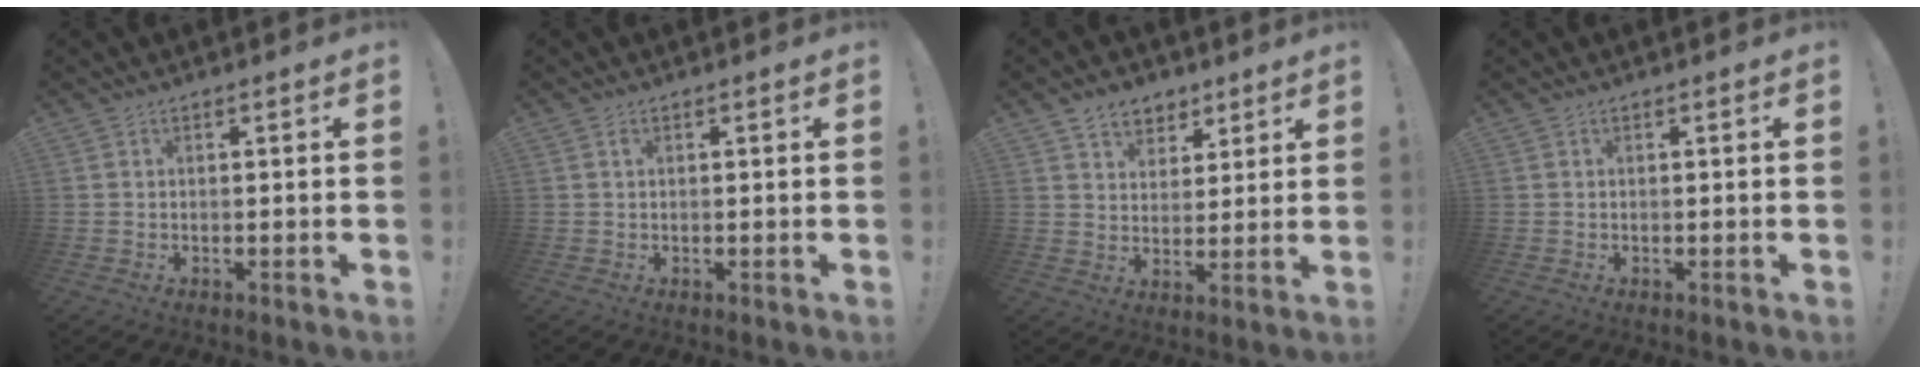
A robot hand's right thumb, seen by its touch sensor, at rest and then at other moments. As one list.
[{"total": 0.6, "force": [0.2, 0.4, 0.5], "torque": [-0.004, -0.001, 0.001]}, {"total": 7.8, "force": [5.1, 5.7, 1.4], "torque": [-0.018, -0.032, 0.100]}, {"total": 0.0}]